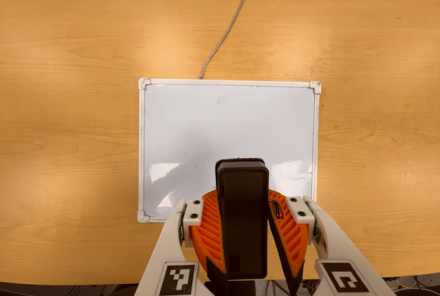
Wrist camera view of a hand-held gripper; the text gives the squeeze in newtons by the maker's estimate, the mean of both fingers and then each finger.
{"total": 7.9, "left": 7.7, "right": 8.1}